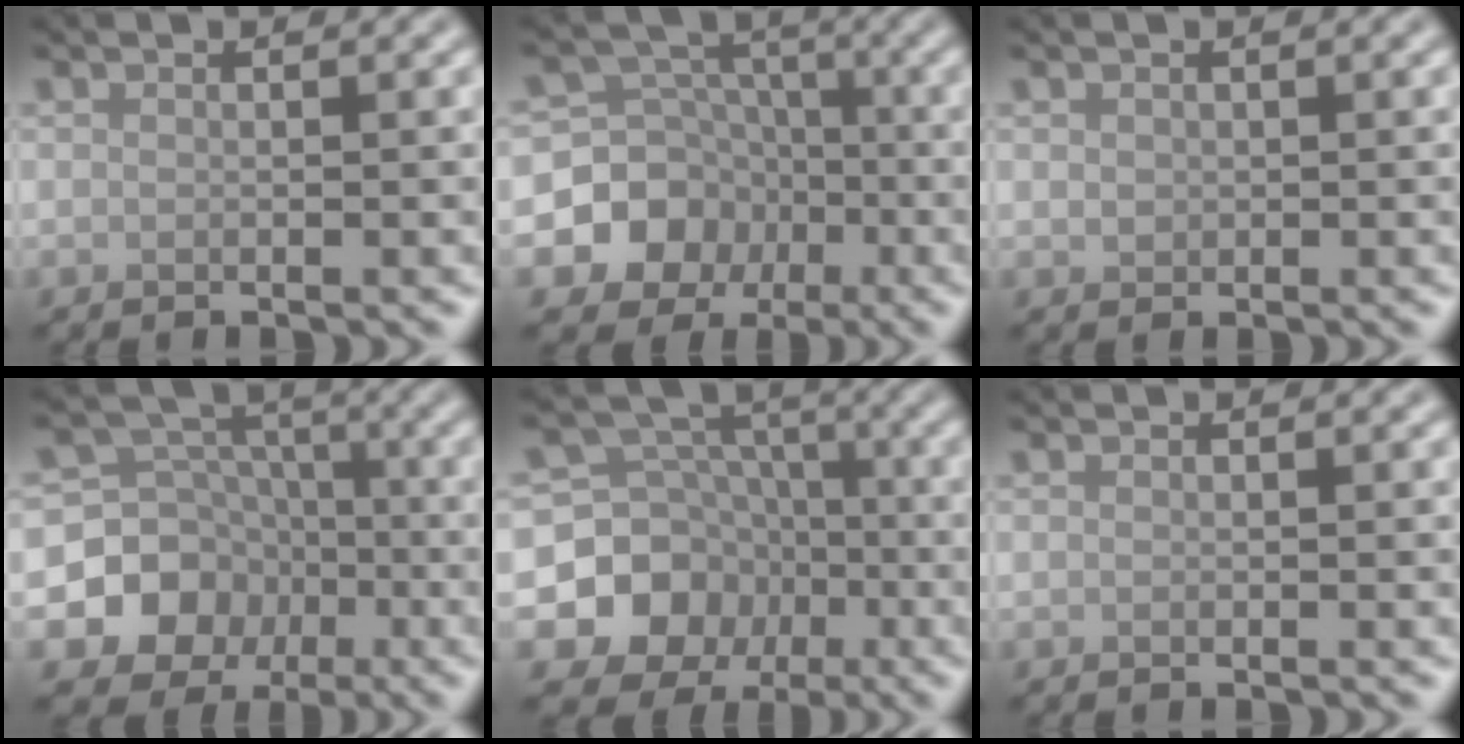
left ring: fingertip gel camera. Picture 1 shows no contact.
{"total": 7.1, "force": [-2.7, 6.4, 1.8], "torque": [-0.013, 0.012, -0.076]}
{"total": 0.8, "force": [0.2, 0.7, 0.3], "torque": [-0.004, -0.002, 0.005]}
{"total": 6.9, "force": [-2.5, 6.1, 1.9], "torque": [-0.015, 0.007, -0.066]}
{"total": 8.1, "force": [-2.7, 7.2, 2.5], "torque": [-0.039, 0.001, -0.067]}
{"total": 0.0}